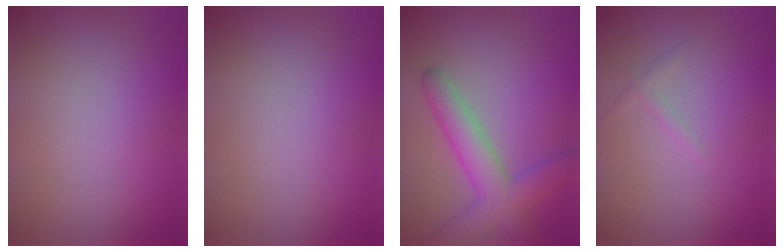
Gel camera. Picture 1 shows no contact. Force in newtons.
{"total": 0.0}
{"total": 5.5, "press": 5.5, "slide": 0.2}
{"total": 0.7, "press": 0.7, "slide": 0.1}